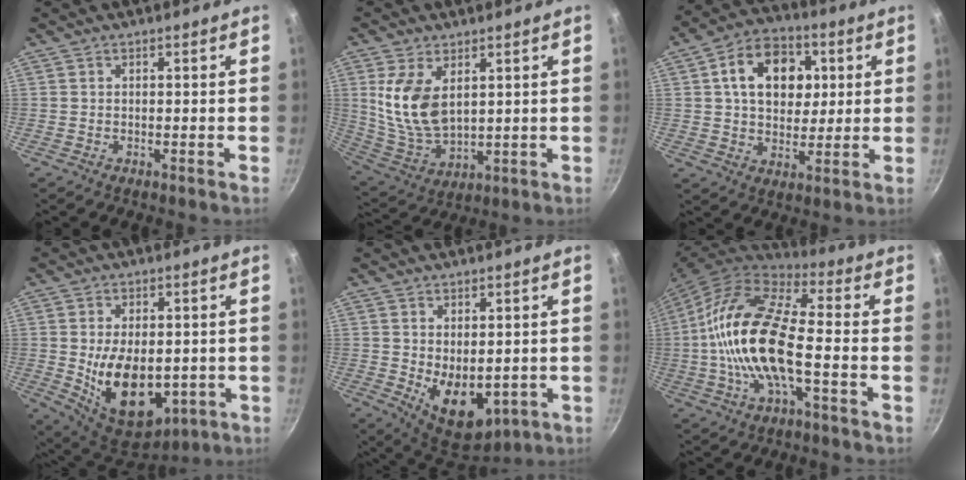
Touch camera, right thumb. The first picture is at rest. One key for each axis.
{"total": 12.4, "fx": 3.4, "fy": 7.1, "fz": 9.6, "tx": -0.183, "ty": -0.032, "tz": 0.081}
{"total": 14.9, "fx": 3.5, "fy": 10.9, "fz": 9.5, "tx": -0.111, "ty": 0.008, "tz": 0.048}
{"total": 15.9, "fx": -1.8, "fy": 9.9, "fz": 12.3, "tx": -0.171, "ty": -0.016, "tz": -0.002}
{"total": 10.4, "fx": -0.9, "fy": 6.6, "fz": 8.0, "tx": -0.096, "ty": -0.020, "tz": 0.009}
{"total": 19.1, "fx": -2.5, "fy": 7.5, "fz": 17.4, "tx": -0.333, "ty": 0.033, "tz": -0.064}